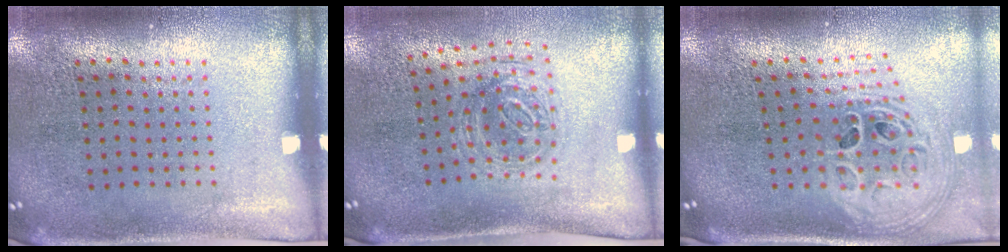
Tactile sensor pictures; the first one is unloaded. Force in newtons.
{"total": 1.1, "press": 1.1, "slide": 0.3}
{"total": 2.4, "press": 1.7, "slide": 1.7}